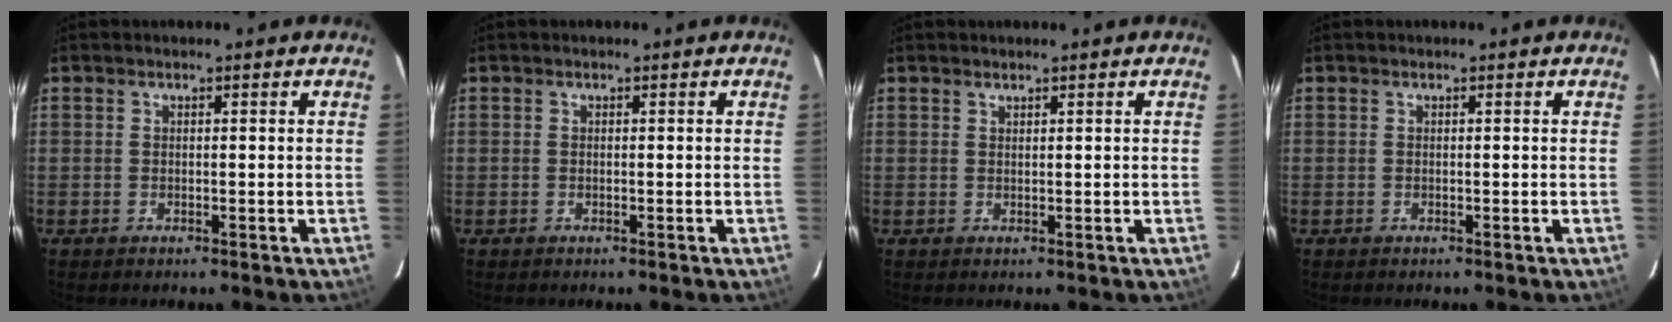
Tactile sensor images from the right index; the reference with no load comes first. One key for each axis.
{"total": 0.0}
{"total": 0.5, "fx": 0.5, "fy": 0.1, "fz": 0.1, "tx": -0.001, "ty": 0.002, "tz": 0.010}
{"total": 0.0}